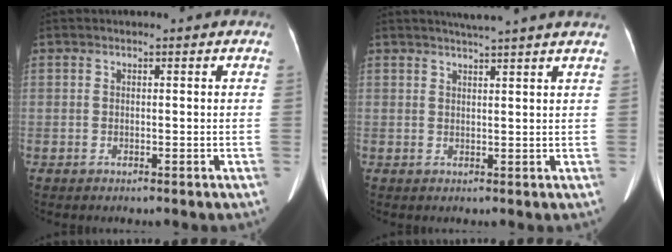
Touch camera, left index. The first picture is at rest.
{"total": 6.7, "force": [5.9, -1.0, 3.1], "torque": [-0.043, 0.017, 0.067]}